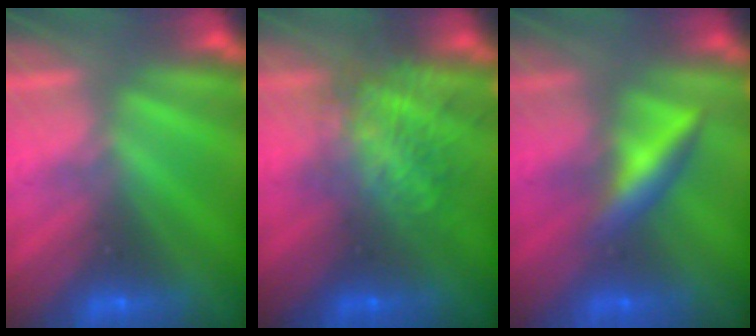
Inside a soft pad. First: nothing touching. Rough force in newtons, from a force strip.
{"total": 9.6}
{"total": 2.4}